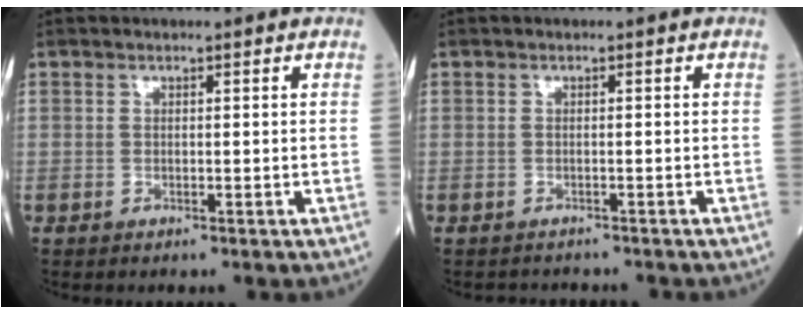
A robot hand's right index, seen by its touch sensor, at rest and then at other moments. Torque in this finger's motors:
{"motor_torque": [-0.02, 0.14, -0.08, 0.00]}